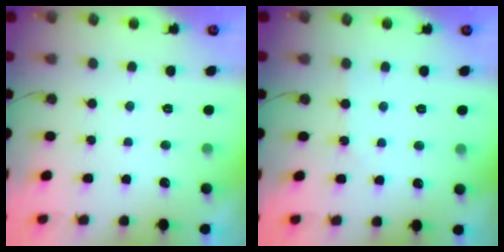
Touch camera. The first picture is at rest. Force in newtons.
{"total": 1.7, "press": 1.6, "slide": 0.3}